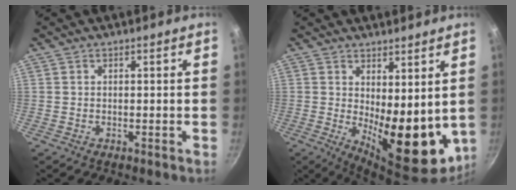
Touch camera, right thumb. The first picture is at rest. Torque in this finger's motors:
{"motor_torque": [-0.78, 1.38, 1.62, 0.22, 0.16]}